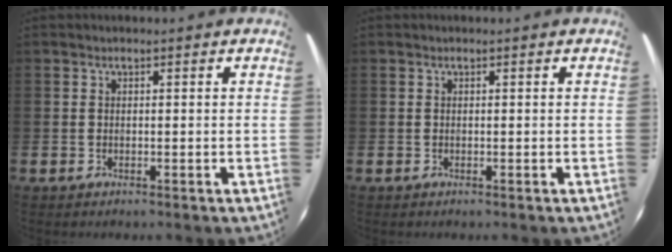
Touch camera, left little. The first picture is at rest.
{"total": 0.0}